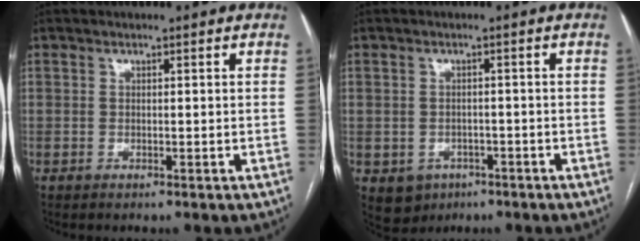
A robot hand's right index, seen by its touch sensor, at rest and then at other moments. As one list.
[{"total": 4.6, "force": [-2.1, 3.9, 1.2], "torque": [-0.016, 0.002, -0.023]}]